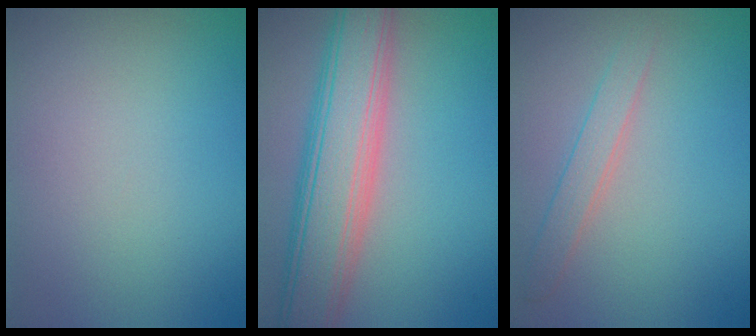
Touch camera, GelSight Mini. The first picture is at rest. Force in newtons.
{"total": 7.8, "press": 7.8, "slide": 0.6}
{"total": 1.8, "press": 1.8, "slide": 0.1}